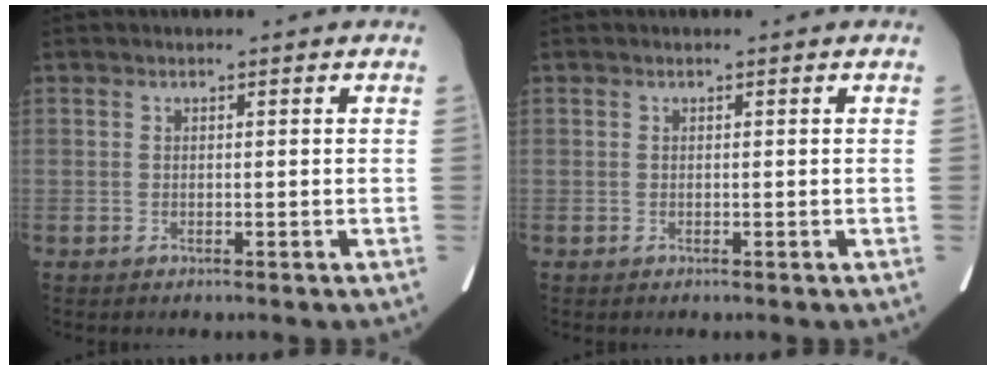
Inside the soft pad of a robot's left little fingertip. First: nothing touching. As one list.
[{"total": 0.0}]